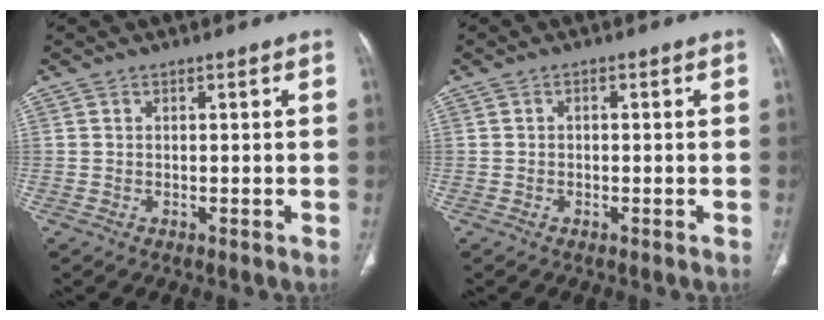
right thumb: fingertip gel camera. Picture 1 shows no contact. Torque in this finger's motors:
{"motor_torque": [-0.77, 0.09, -0.30, 0.32, 0.00]}